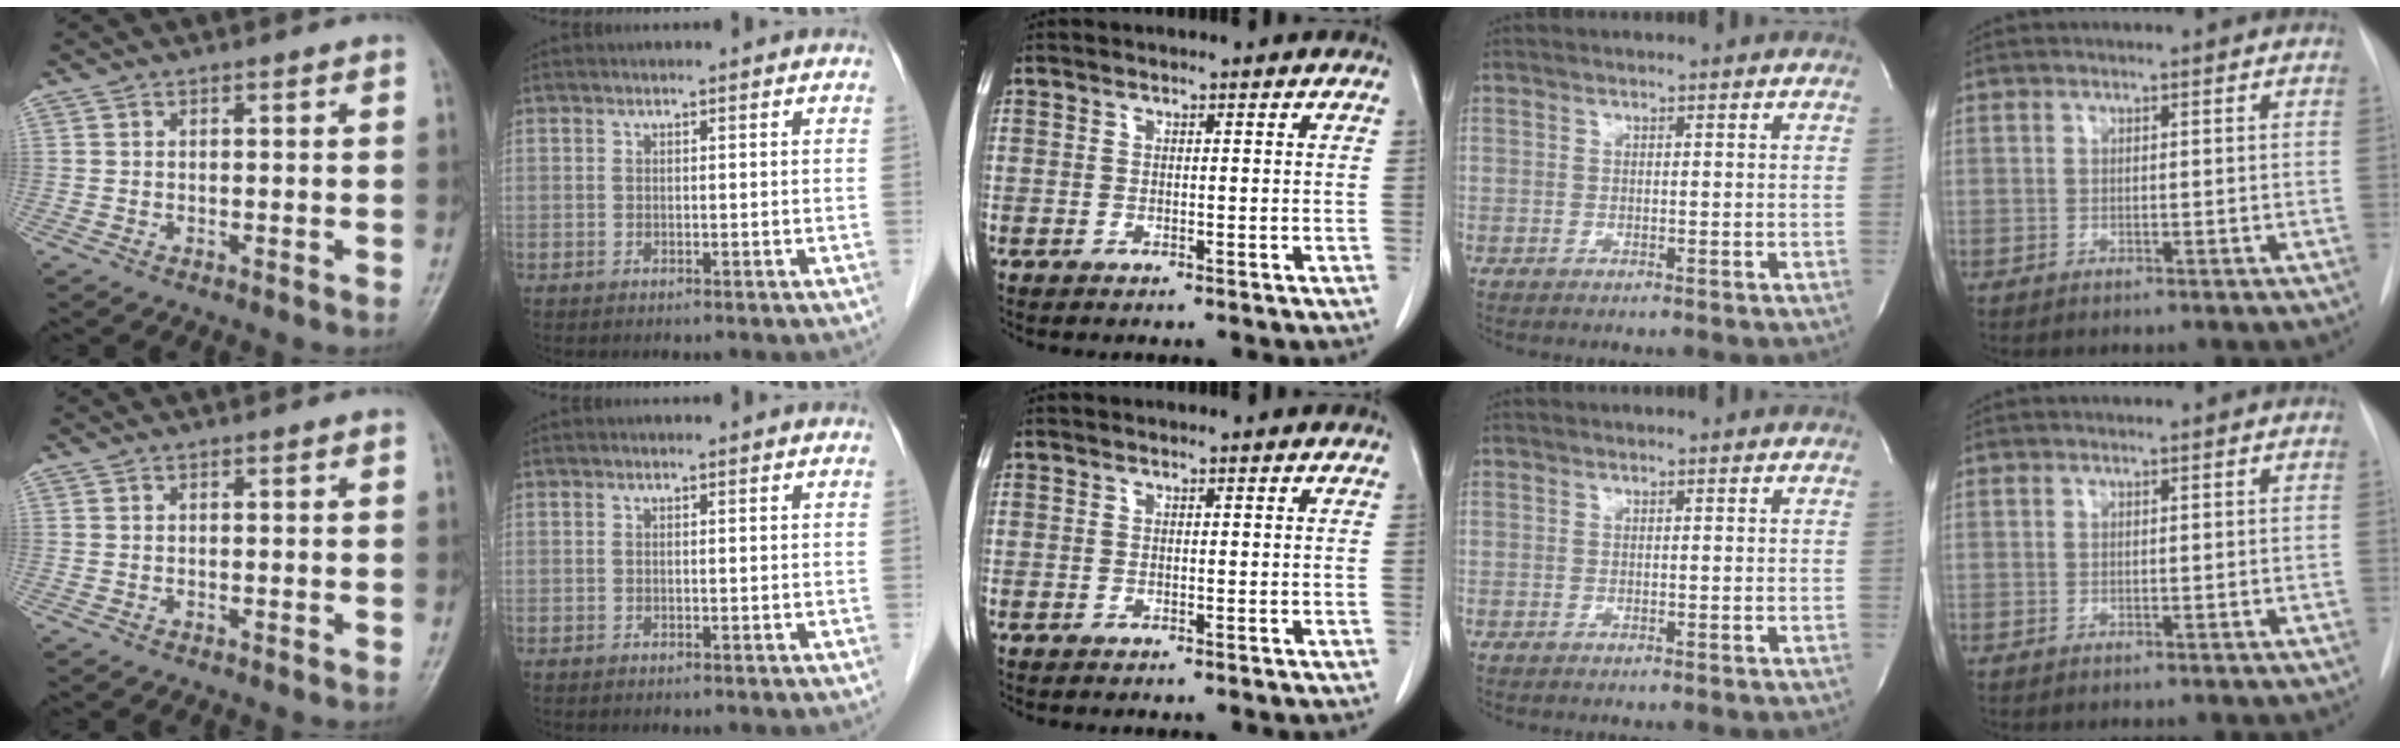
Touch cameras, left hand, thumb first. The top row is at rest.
{}